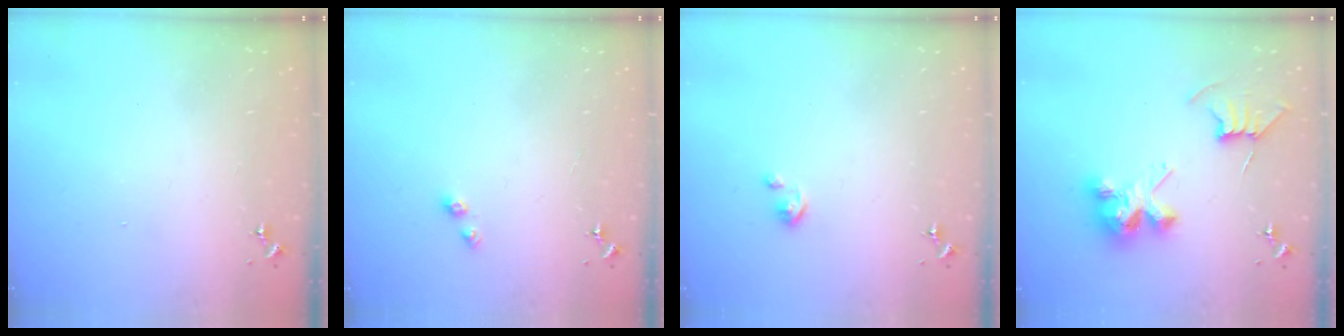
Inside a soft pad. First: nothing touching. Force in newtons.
{"total": 3.4, "press": 3.3, "slide": 0.7}
{"total": 2.7, "press": 2.6, "slide": 0.3}
{"total": 10.5, "press": 10.5, "slide": 0.5}